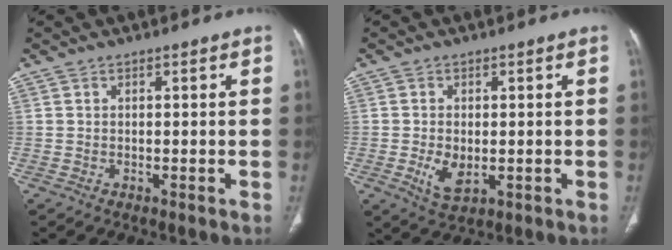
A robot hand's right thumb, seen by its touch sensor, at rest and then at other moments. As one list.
[{"total": 5.2, "force": [-1.0, 3.1, 4.1], "torque": [-0.073, -0.007, -0.009]}]